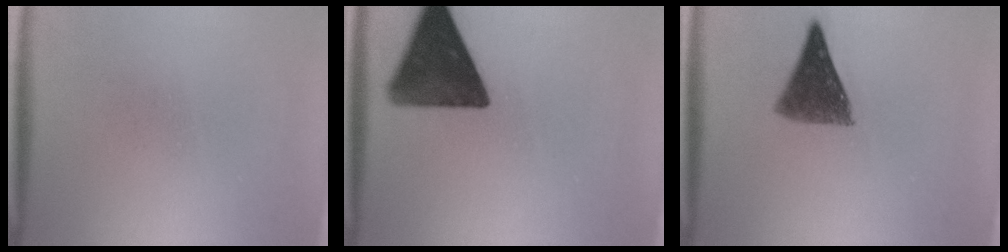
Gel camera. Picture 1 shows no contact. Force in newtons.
{"total": 14.9}
{"total": 9.5}